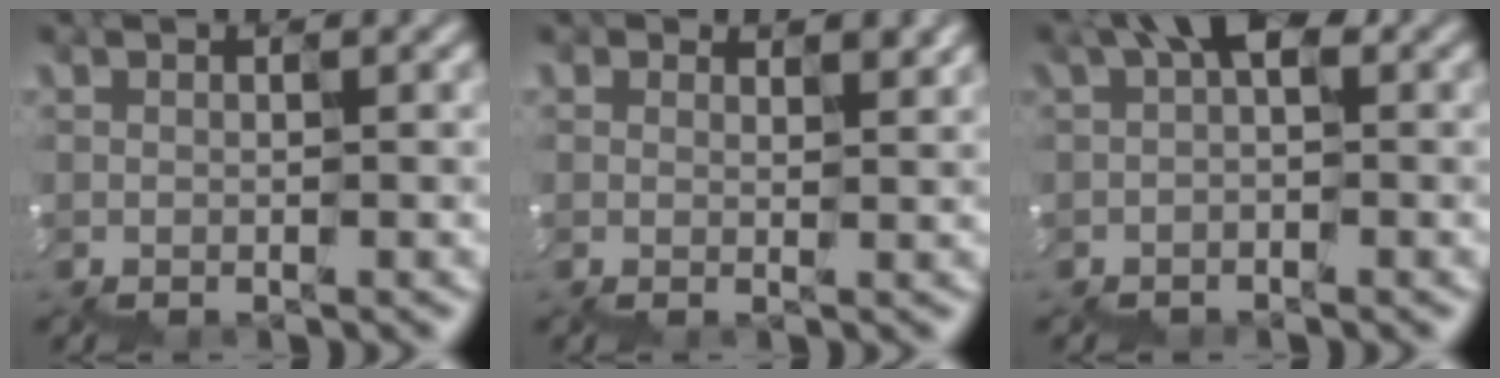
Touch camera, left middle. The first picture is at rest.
{"total": 2.0, "force": [1.1, 1.1, 1.3], "torque": [0.000, 0.008, 0.011]}
{"total": 1.0, "force": [0.3, 0.3, 0.9], "torque": [-0.044, 0.006, 0.000]}